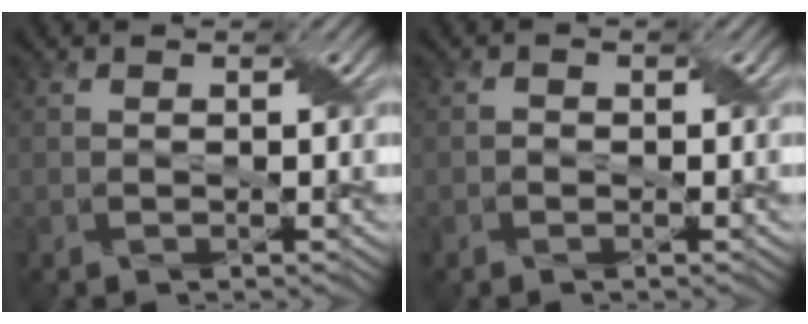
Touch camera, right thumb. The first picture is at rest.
{"total": 0.7, "force": [-0.4, 0.5, 0.1], "torque": [-0.003, 0.001, -0.007]}